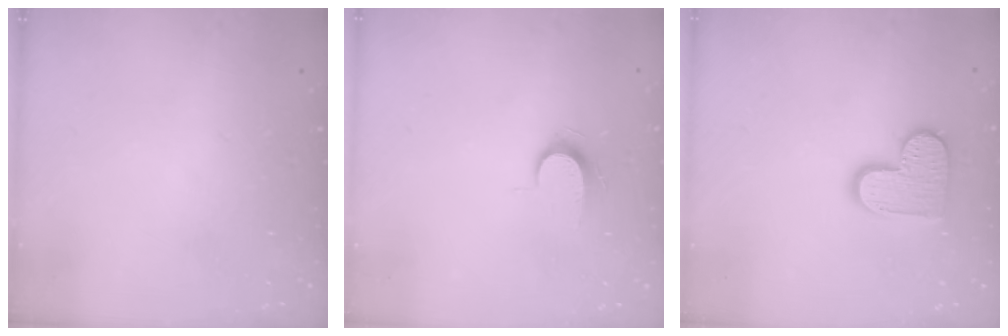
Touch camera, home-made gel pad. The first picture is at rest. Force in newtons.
{"total": 6.6, "press": 6.6, "slide": 0.7}
{"total": 11.7, "press": 11.6, "slide": 0.6}